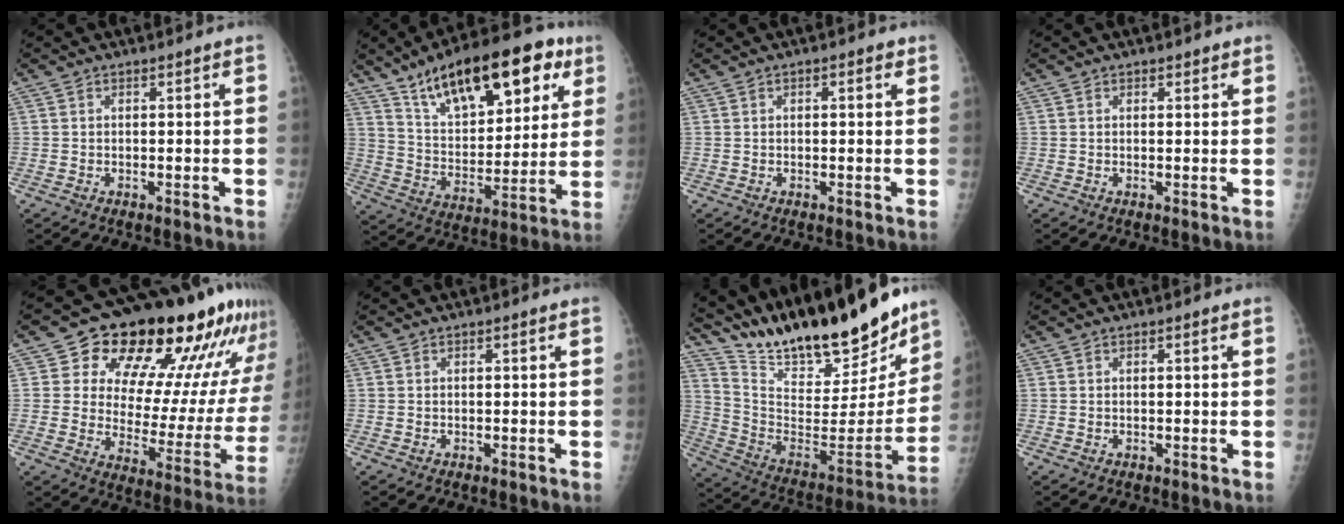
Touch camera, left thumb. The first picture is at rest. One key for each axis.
{"total": 24.1, "fx": 13.3, "fy": 10.8, "fz": 17.0, "tx": -0.221, "ty": -0.025, "tz": 0.220}
{"total": 1.8, "fx": 0.7, "fy": 0.8, "fz": 1.5, "tx": -0.016, "ty": 0.002, "tz": 0.006}
{"total": 0.9, "fx": 0.7, "fy": 0.5, "fz": 0.3, "tx": 0.004, "ty": -0.004, "tz": 0.005}
{"total": 25.9, "fx": 16.5, "fy": 12.2, "fz": 15.9, "tx": -0.180, "ty": -0.052, "tz": 0.228}
{"total": 0.0}
{"total": 27.6, "fx": 23.3, "fy": 6.8, "fz": 13.2, "tx": -0.187, "ty": -0.109, "tz": 0.374}
{"total": 0.0}